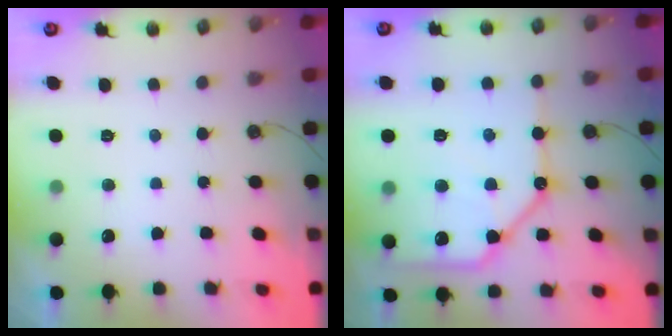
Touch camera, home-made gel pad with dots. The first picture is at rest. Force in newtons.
{"total": 18.6, "press": 18.4, "slide": 2.2}